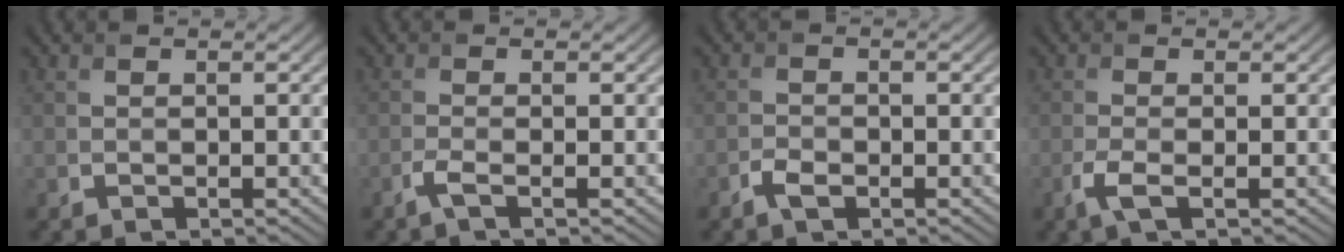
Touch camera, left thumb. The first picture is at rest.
{"total": 1.8, "force": [-1.0, 0.2, 1.5], "torque": [-0.034, 0.003, -0.030]}
{"total": 2.0, "force": [-1.2, 1.0, 1.2], "torque": [-0.027, -0.001, -0.027]}
{"total": 2.5, "force": [-1.1, 0.6, 2.2], "torque": [-0.056, -0.001, -0.029]}